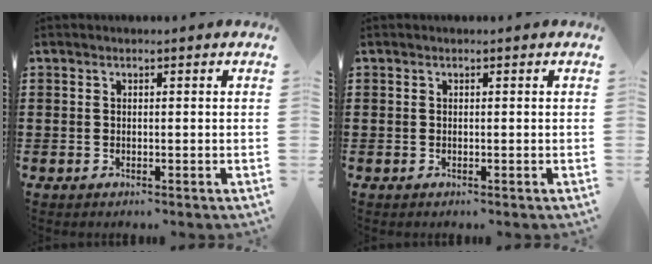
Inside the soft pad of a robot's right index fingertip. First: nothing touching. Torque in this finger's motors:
{"motor_torque": [-0.33, 1.03, 0.00, 0.00]}